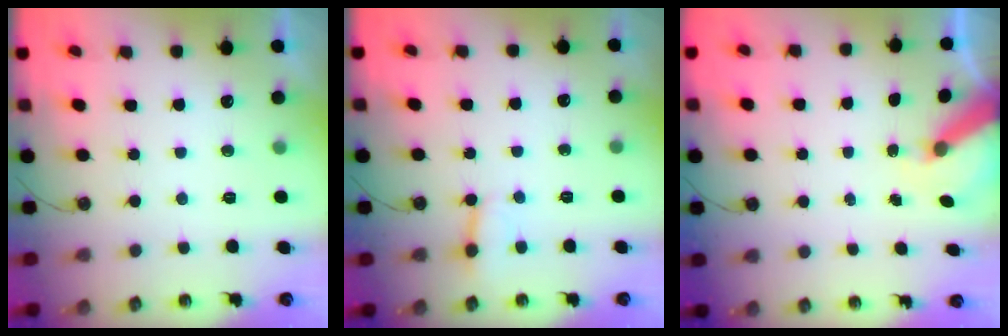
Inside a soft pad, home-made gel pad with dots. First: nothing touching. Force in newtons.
{"total": 3.3, "press": 3.3, "slide": 0.2}
{"total": 6.1, "press": 6.1, "slide": 0.4}